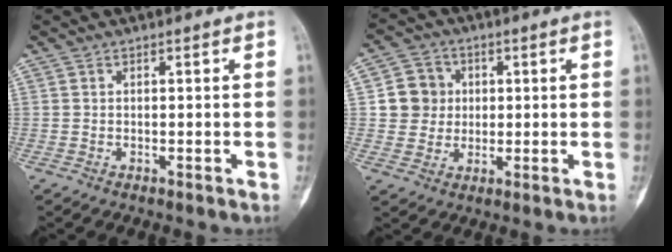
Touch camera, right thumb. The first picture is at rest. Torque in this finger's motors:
{"motor_torque": [0.14, 1.46, 0.29, -0.06, 0.02]}